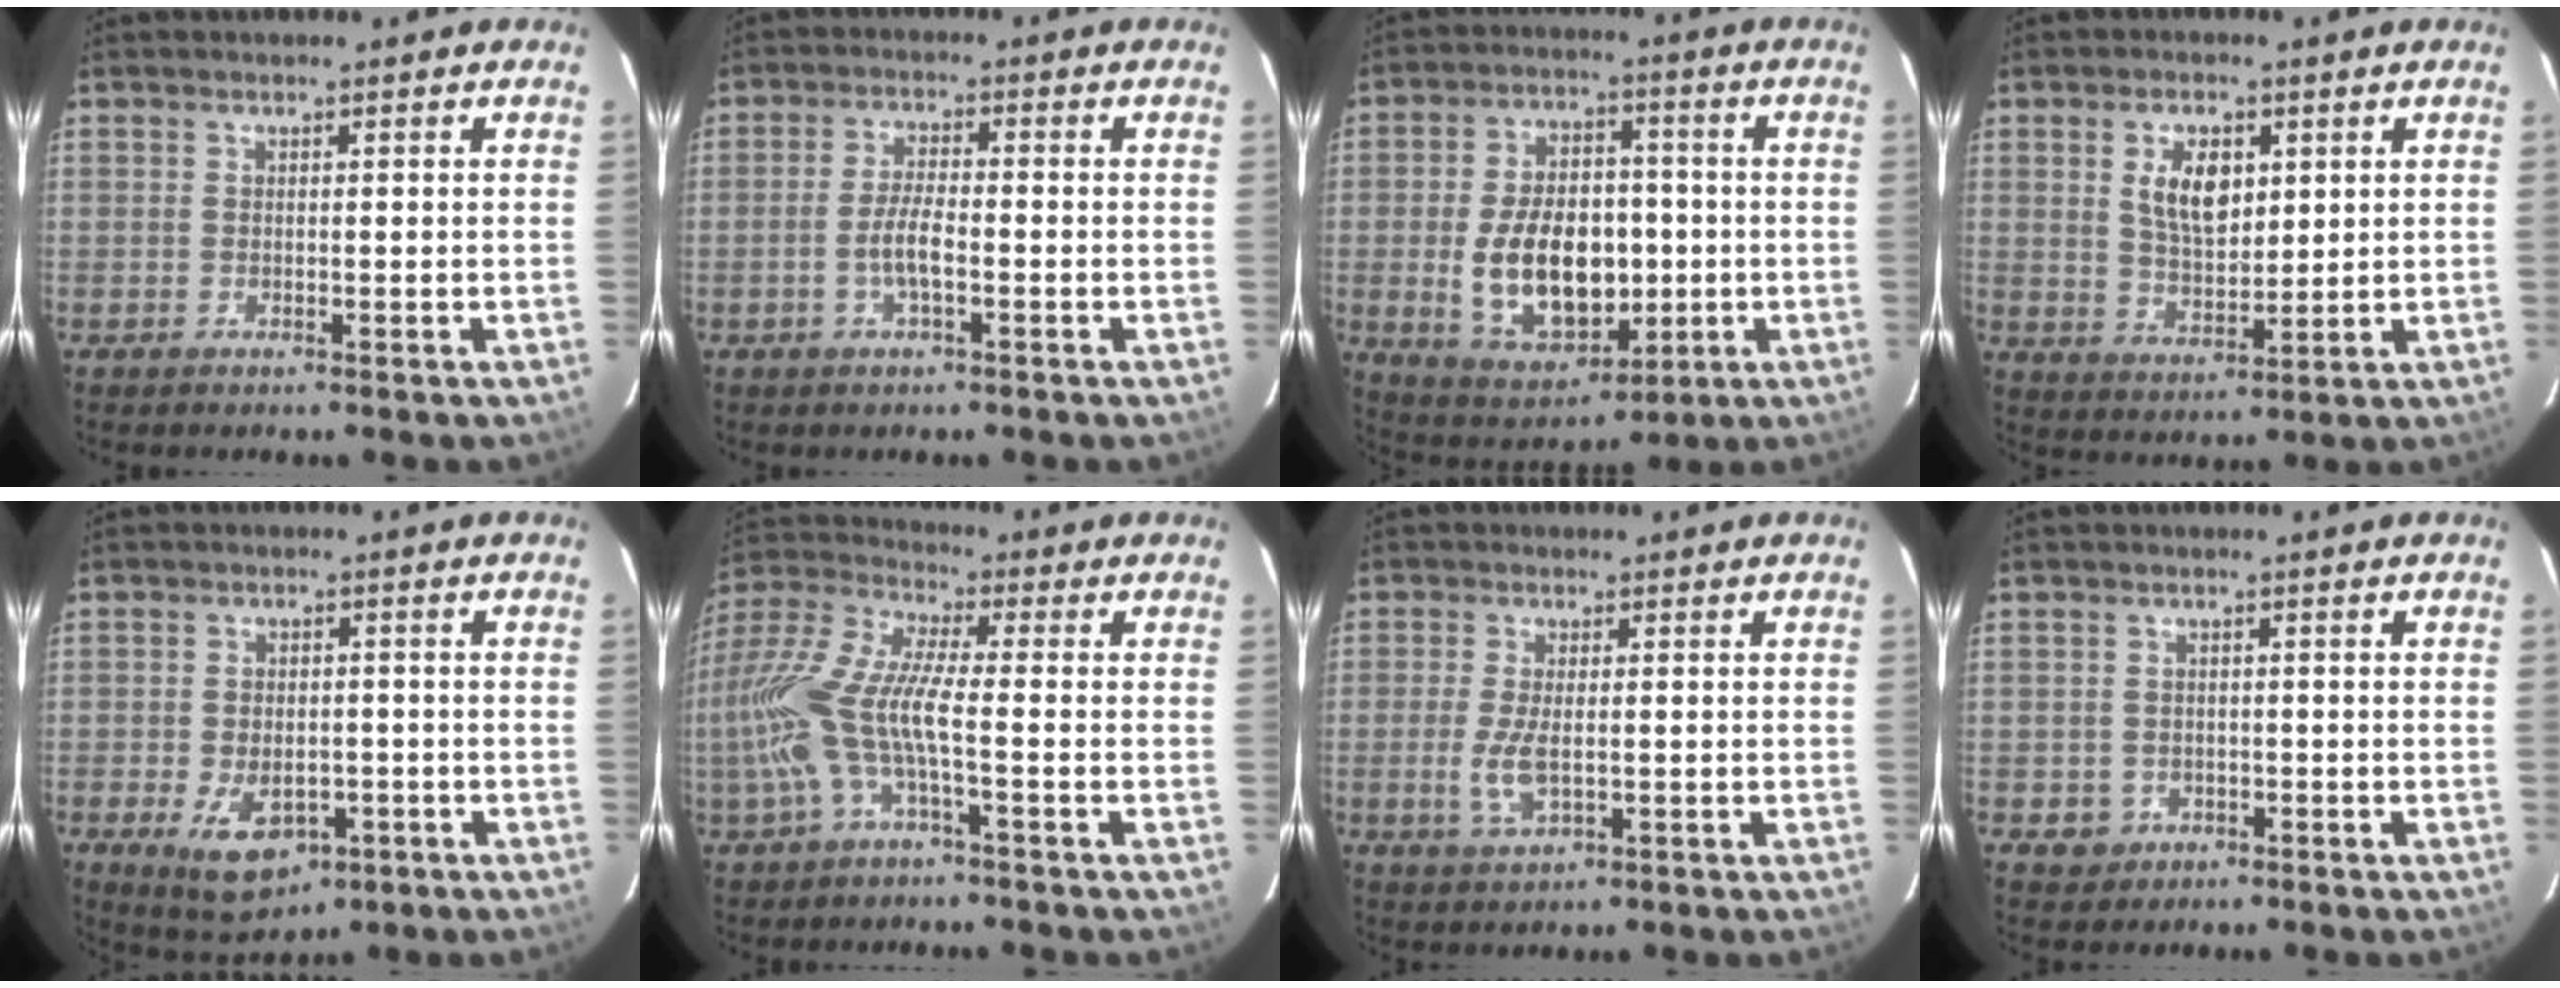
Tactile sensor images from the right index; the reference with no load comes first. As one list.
[{"total": 4.6, "force": [-1.6, 1.1, 4.2], "torque": [-0.087, 0.003, -0.031]}, {"total": 16.6, "force": [-2.0, 10.4, 12.8], "torque": [-0.255, 0.008, -0.008]}, {"total": 8.1, "force": [2.6, 4.3, 6.3], "torque": [-0.114, 0.005, 0.055]}, {"total": 9.6, "force": [-4.0, 6.0, 6.4], "torque": [-0.131, -0.013, -0.050]}, {"total": 14.3, "force": [-3.2, 3.1, 13.6], "torque": [-0.274, -0.007, -0.067]}, {"total": 5.4, "force": [-1.0, 2.2, 4.8], "torque": [-0.104, -0.008, -0.019]}, {"total": 3.5, "force": [-1.0, 3.3, 0.3], "torque": [-0.013, 0.008, -0.008]}]